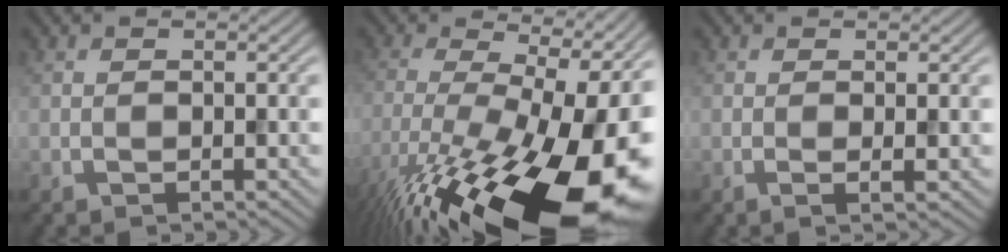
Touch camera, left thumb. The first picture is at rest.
{"total": 20.2, "force": [-8.2, 7.3, 17.0], "torque": [-0.264, -0.032, -0.120]}
{"total": 1.4, "force": [0.1, 0.3, 1.4], "torque": [-0.024, 0.001, -0.002]}